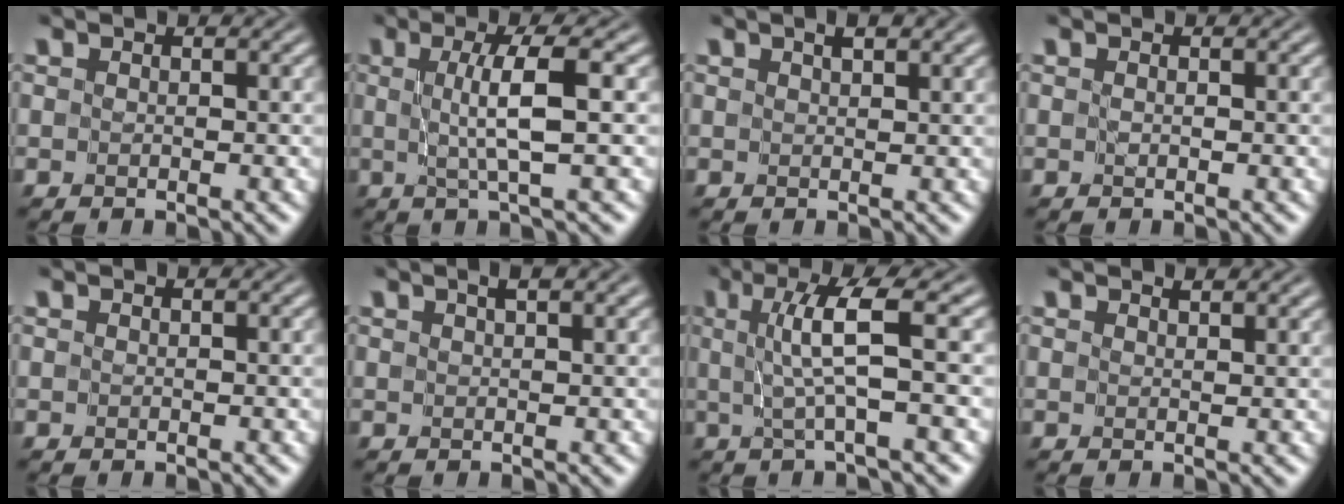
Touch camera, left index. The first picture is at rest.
{"total": 4.5, "force": [0.2, 0.5, 4.5], "torque": [-0.076, 0.001, 0.005]}
{"total": 1.9, "force": [1.3, 0.5, 1.3], "torque": [-0.007, -0.006, 0.016]}
{"total": 0.0}
{"total": 0.0}
{"total": 1.7, "force": [1.2, 0.2, 1.3], "torque": [-0.008, -0.007, 0.014]}
{"total": 4.8, "force": [0.5, 0.5, 4.8], "torque": [-0.088, 0.003, 0.011]}
{"total": 1.2, "force": [1.1, 0.0, 0.4], "torque": [-0.003, -0.006, 0.016]}